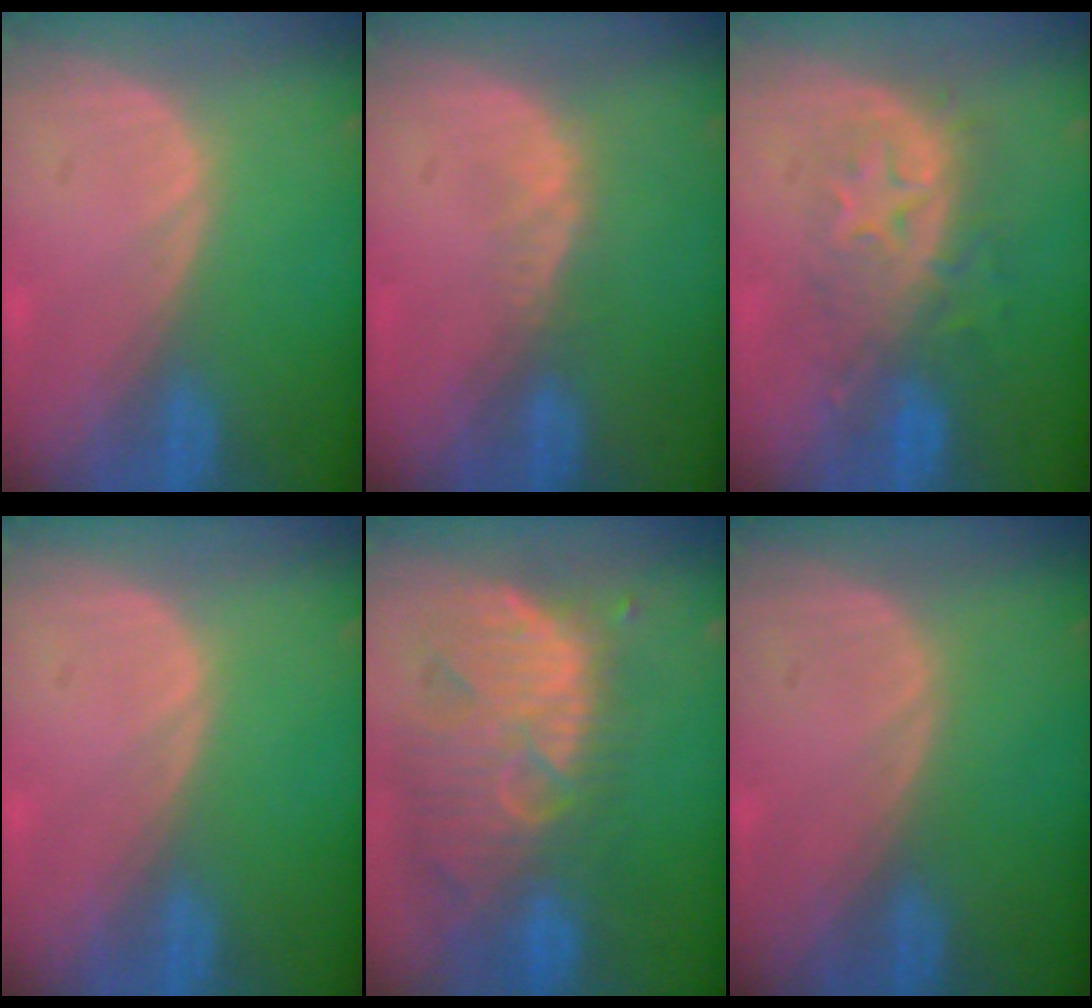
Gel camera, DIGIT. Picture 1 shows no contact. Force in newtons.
{"total": 2.1, "press": 1.5, "slide": 1.4}
{"total": 8.2, "press": 7.7, "slide": 2.8}
{"total": 0.0}
{"total": 12.4, "press": 11.0, "slide": 5.7}
{"total": 0.0}